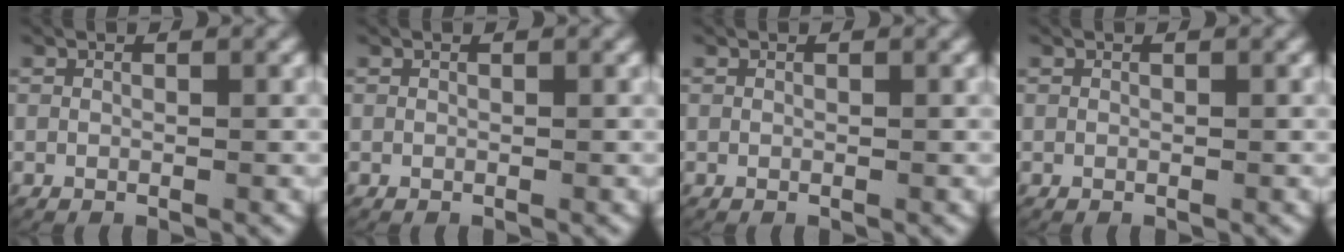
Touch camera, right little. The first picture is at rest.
{"total": 0.0}
{"total": 0.0}
{"total": 0.0}